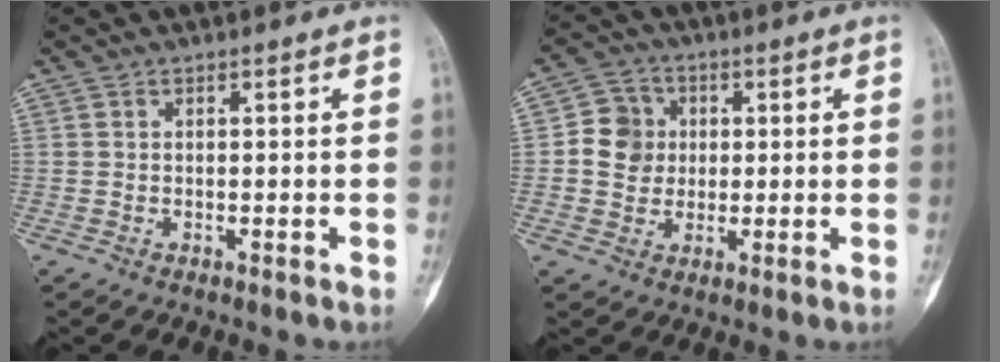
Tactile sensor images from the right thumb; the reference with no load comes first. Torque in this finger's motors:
{"motor_torque": [-0.83, 0.27, 0.56, 0.05, -0.19]}